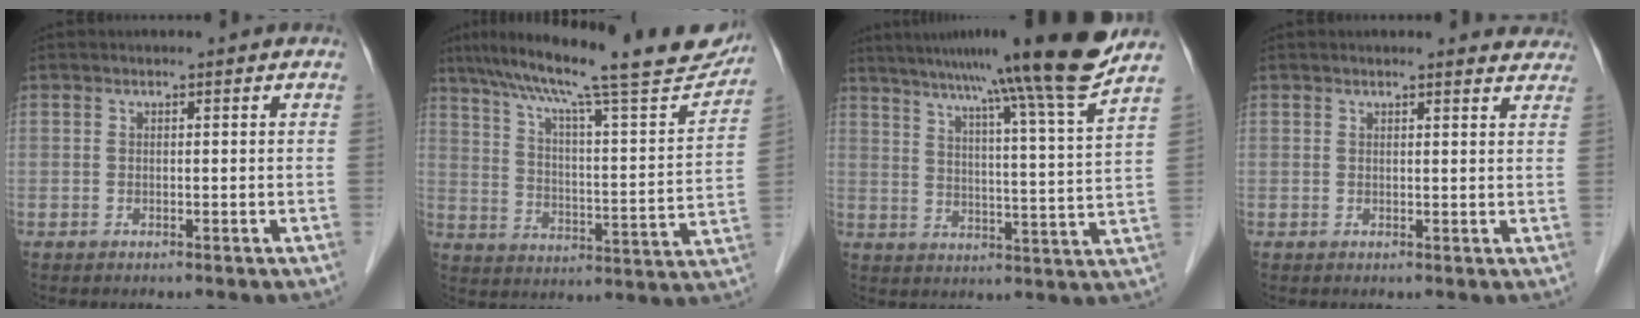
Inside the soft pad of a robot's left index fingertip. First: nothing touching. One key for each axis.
{"total": 23.9, "fx": 20.1, "fy": 2.3, "fz": 12.7, "tx": -0.206, "ty": -0.008, "tz": 0.275}
{"total": 19.2, "fx": 15.6, "fy": -2.9, "fz": 10.8, "tx": -0.169, "ty": -0.027, "tz": 0.209}
{"total": 3.9, "fx": 3.7, "fy": 0.9, "fz": 0.5, "tx": 0.002, "ty": -0.010, "tz": 0.020}